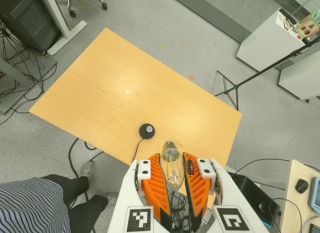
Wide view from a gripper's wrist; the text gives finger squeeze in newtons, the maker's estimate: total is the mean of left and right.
{"total": 21.4, "left": 26.8, "right": 16.1}